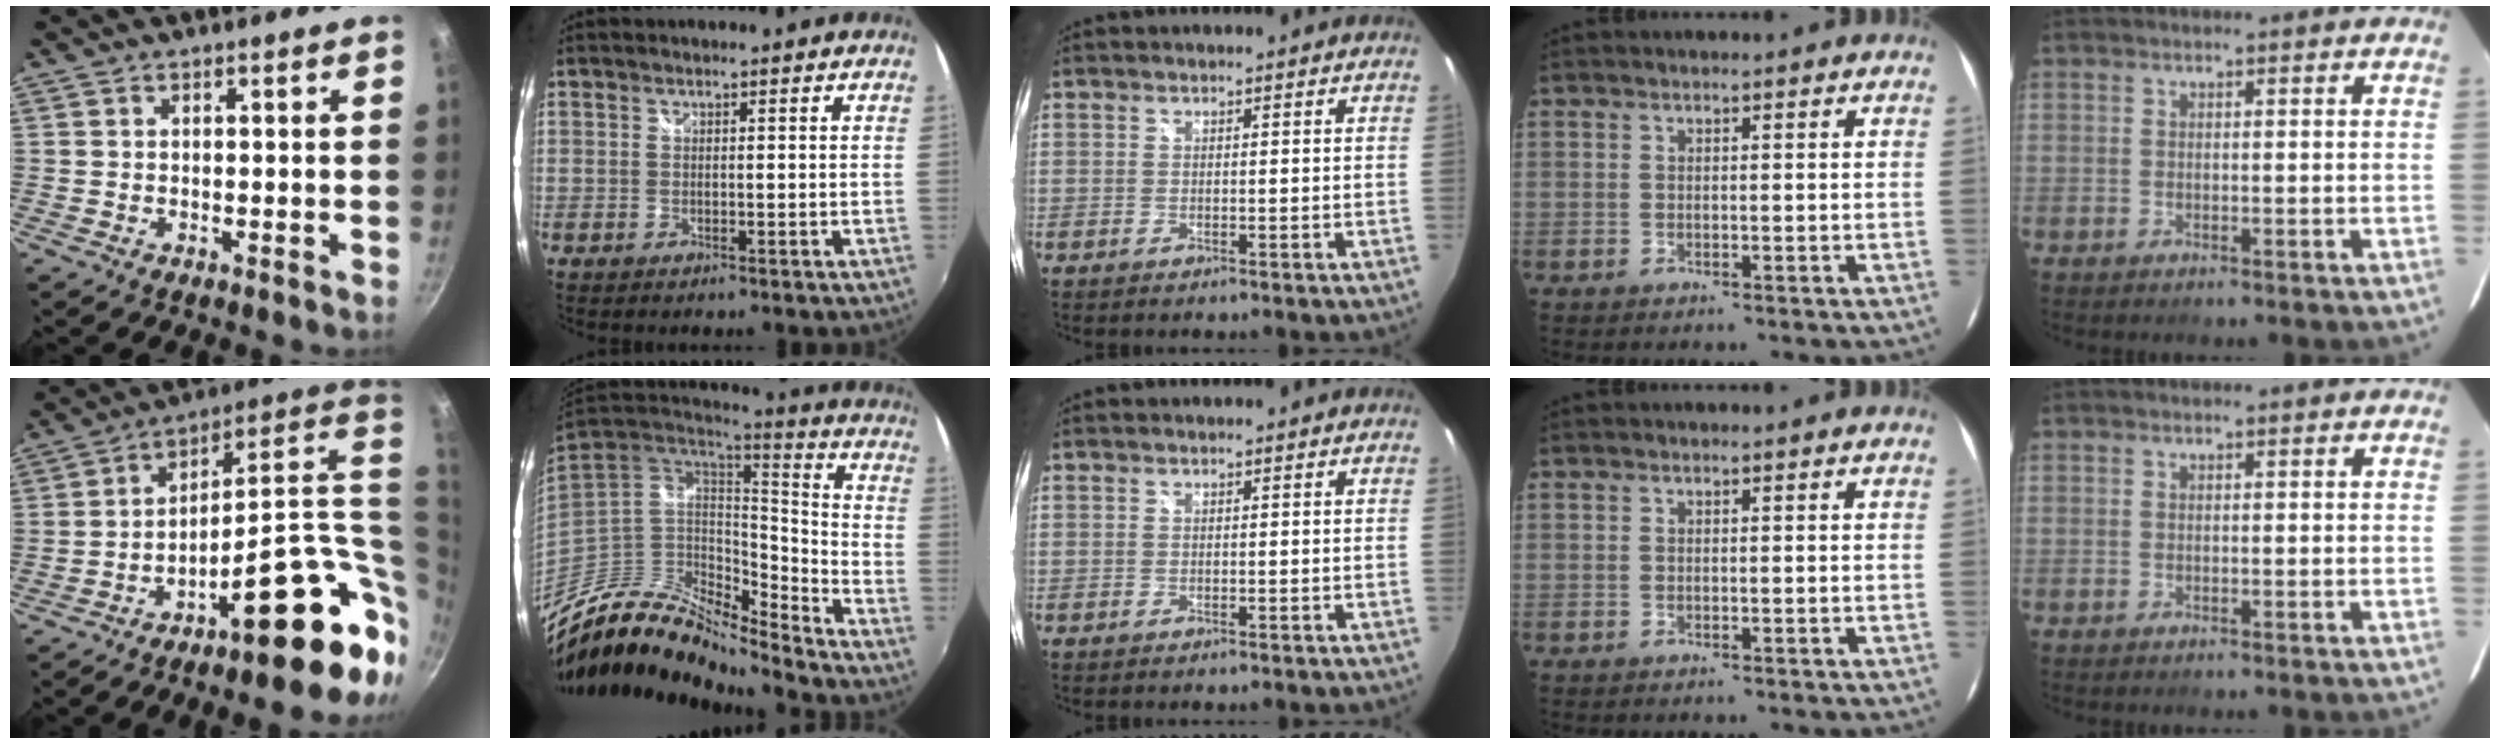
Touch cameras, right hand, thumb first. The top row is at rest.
{"thumb": {"total": 23.8, "force": [-3.2, 8.5, 22.0], "torque": [-0.260, 0.003, -0.041]}, "index": {"total": 16.8, "force": [-13.8, 5.3, 8.0], "torque": [-0.156, -0.009, -0.259]}}